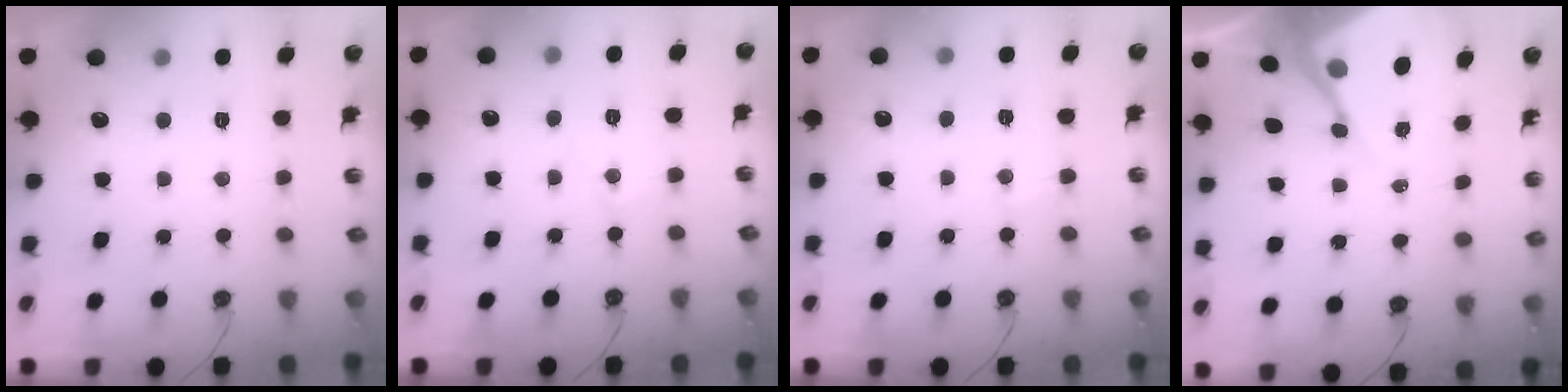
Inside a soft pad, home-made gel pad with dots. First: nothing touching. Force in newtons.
{"total": 4.9, "press": 4.8, "slide": 0.8}
{"total": 3.5, "press": 3.5, "slide": 0.5}
{"total": 7.6, "press": 7.6, "slide": 0.6}